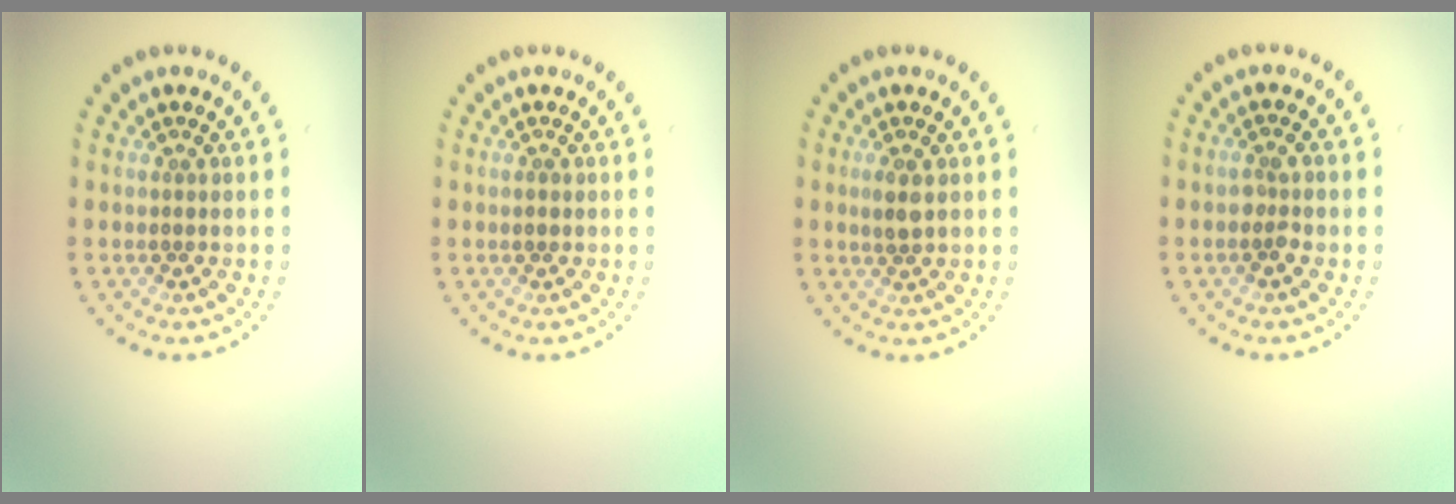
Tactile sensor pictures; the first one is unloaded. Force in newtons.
{"total": 0.7, "press": 0.7, "slide": 0.2}
{"total": 1.6, "press": 1.5, "slide": 0.5}
{"total": 1.1, "press": 1.1, "slide": 0.3}